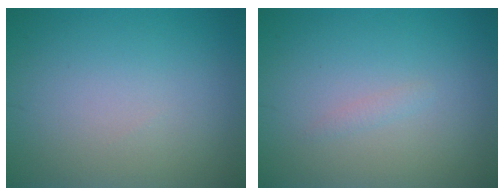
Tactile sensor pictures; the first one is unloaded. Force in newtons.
{"total": 0.6, "press": 0.6, "slide": 0.0}